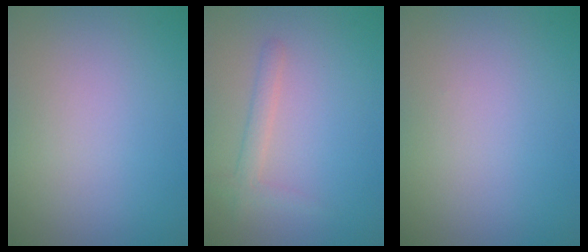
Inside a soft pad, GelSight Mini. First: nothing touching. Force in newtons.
{"total": 1.7, "press": 1.7, "slide": 0.1}
{"total": 0.0}